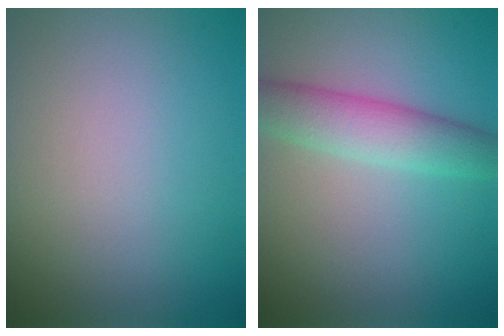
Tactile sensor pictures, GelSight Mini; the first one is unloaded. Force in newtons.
{"total": 4.3, "press": 4.3, "slide": 0.1}